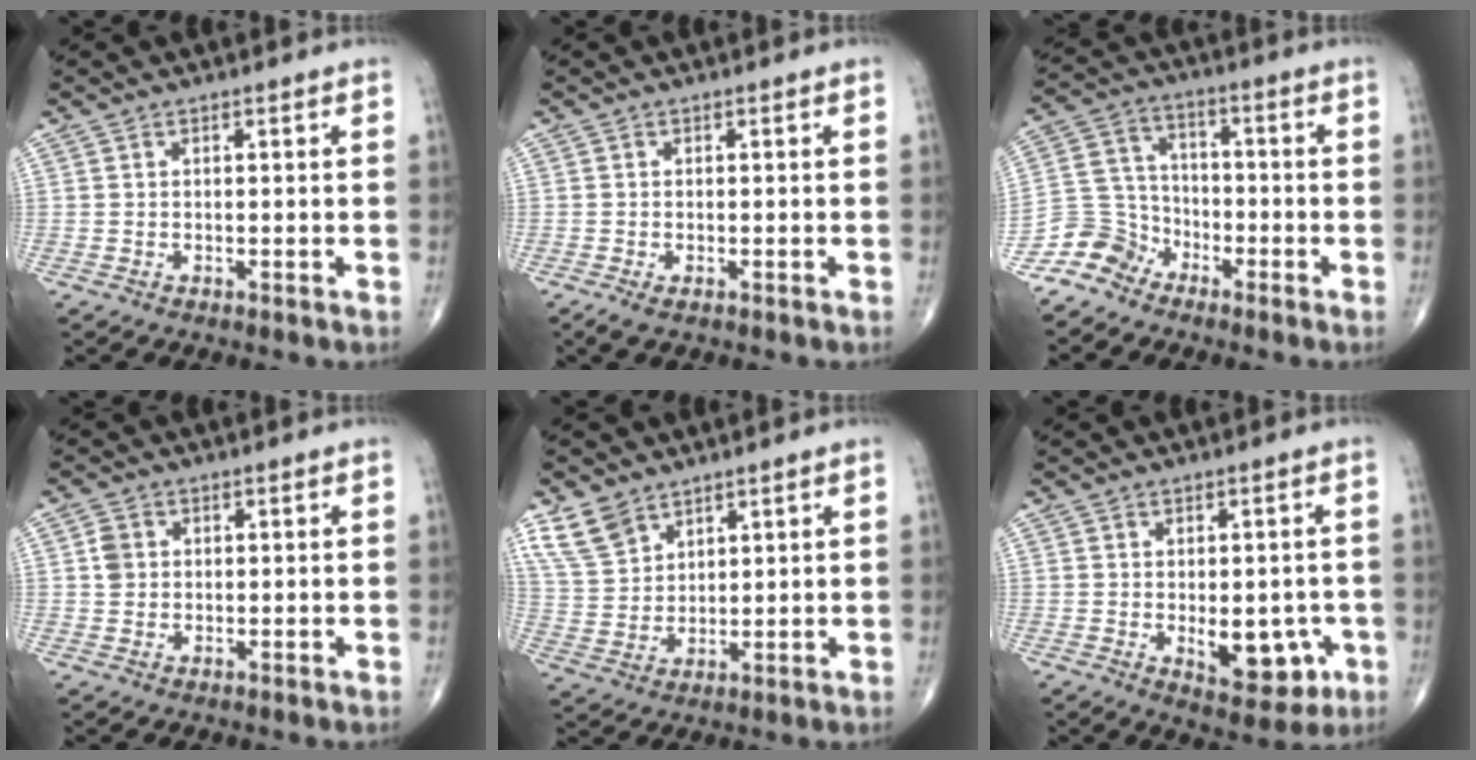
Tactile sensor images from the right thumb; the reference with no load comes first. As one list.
[{"total": 1.7, "force": [-0.9, 0.8, 1.3], "torque": [-0.032, -0.005, -0.015]}, {"total": 8.2, "force": [-5.9, 5.5, 1.4], "torque": [-0.007, 0.051, -0.131]}, {"total": 3.1, "force": [0.5, 2.7, 1.4], "torque": [-0.011, 0.002, 0.009]}, {"total": 7.7, "force": [5.3, 4.7, 2.9], "torque": [-0.046, -0.019, 0.116]}, {"total": 9.9, "force": [-2.4, 5.6, 7.8], "torque": [-0.072, 0.002, -0.018]}]